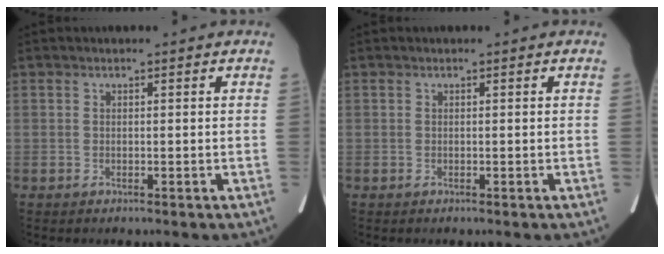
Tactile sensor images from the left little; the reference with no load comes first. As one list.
[{"total": 0.0}]